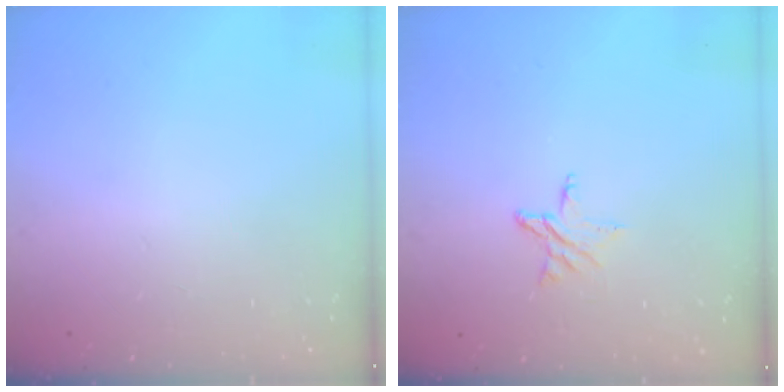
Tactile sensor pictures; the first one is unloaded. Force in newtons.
{"total": 5.2, "press": 5.2, "slide": 0.5}